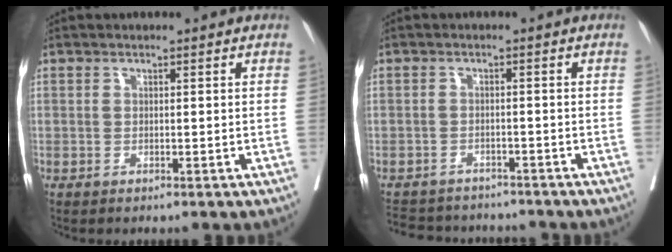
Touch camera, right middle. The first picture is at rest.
{"total": 9.5, "force": [-8.7, 3.3, 1.8], "torque": [-0.033, 0.011, -0.115]}